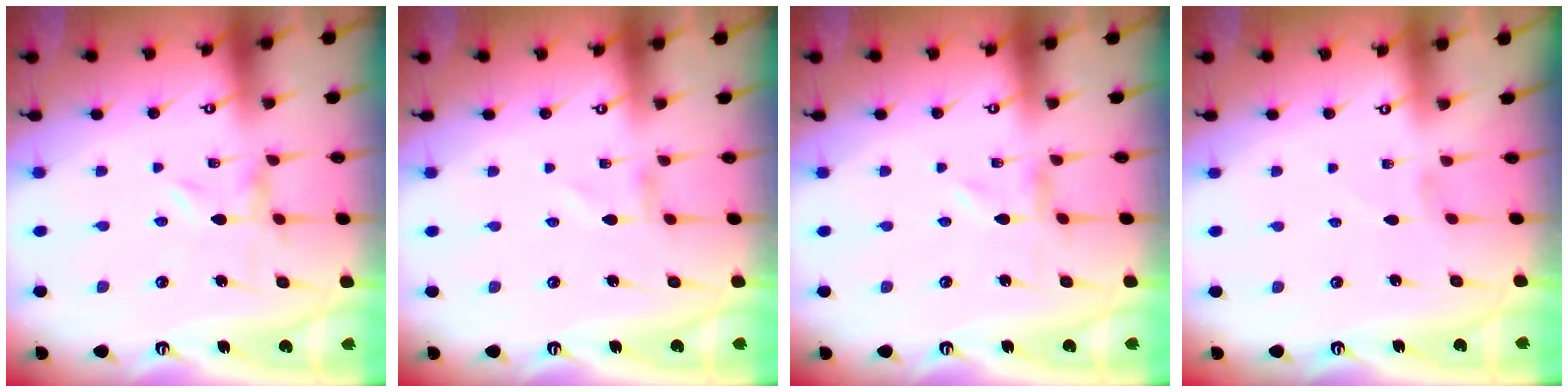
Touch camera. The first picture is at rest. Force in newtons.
{"total": 0.9, "press": 0.9, "slide": 0.1}
{"total": 0.0}
{"total": 0.9, "press": 0.9, "slide": 0.1}